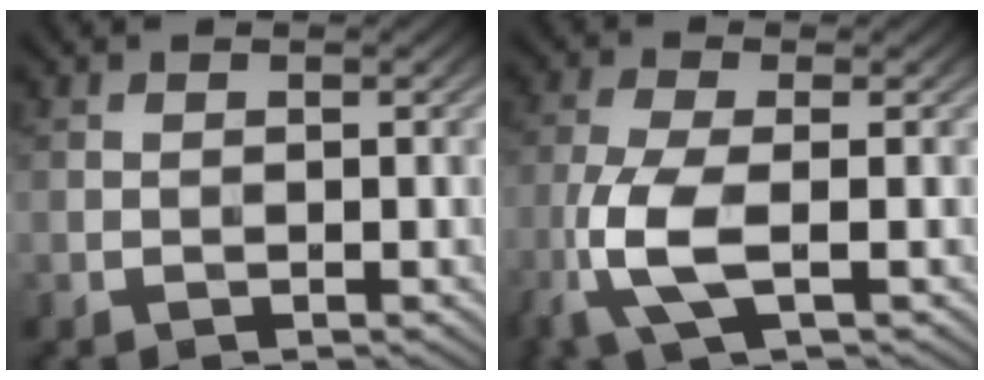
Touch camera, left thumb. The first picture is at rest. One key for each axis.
{"total": 7.0, "fx": -2.3, "fy": 2.4, "fz": 6.2, "tx": -0.152, "ty": 0.001, "tz": -0.056}